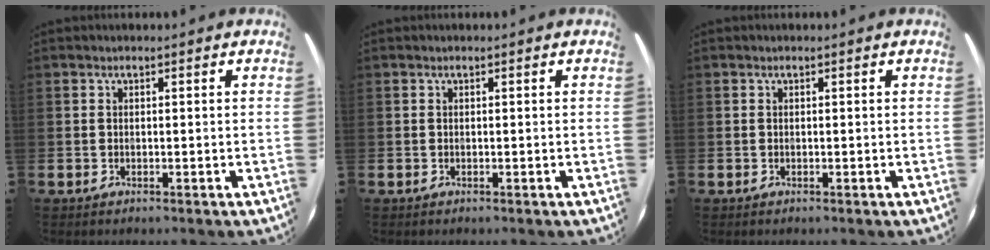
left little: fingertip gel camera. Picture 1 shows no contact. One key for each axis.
{"total": 0.0}
{"total": 0.0}